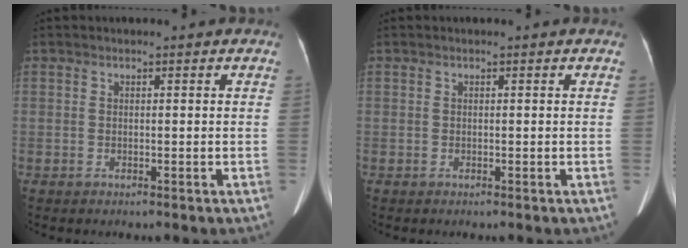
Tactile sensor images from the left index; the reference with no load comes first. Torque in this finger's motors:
{"motor_torque": [-0.13, -0.06, -0.01, -0.01]}